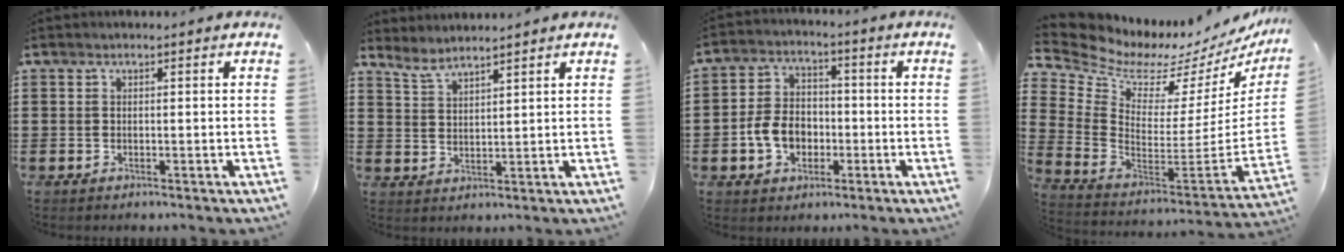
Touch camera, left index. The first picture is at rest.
{"total": 3.4, "force": [3.3, 0.2, 0.7], "torque": [-0.024, -0.010, 0.062]}
{"total": 6.9, "force": [-2.0, 5.2, 4.2], "torque": [-0.092, 0.004, -0.043]}
{"total": 4.9, "force": [4.2, 2.4, 0.9], "torque": [-0.052, -0.058, 0.069]}